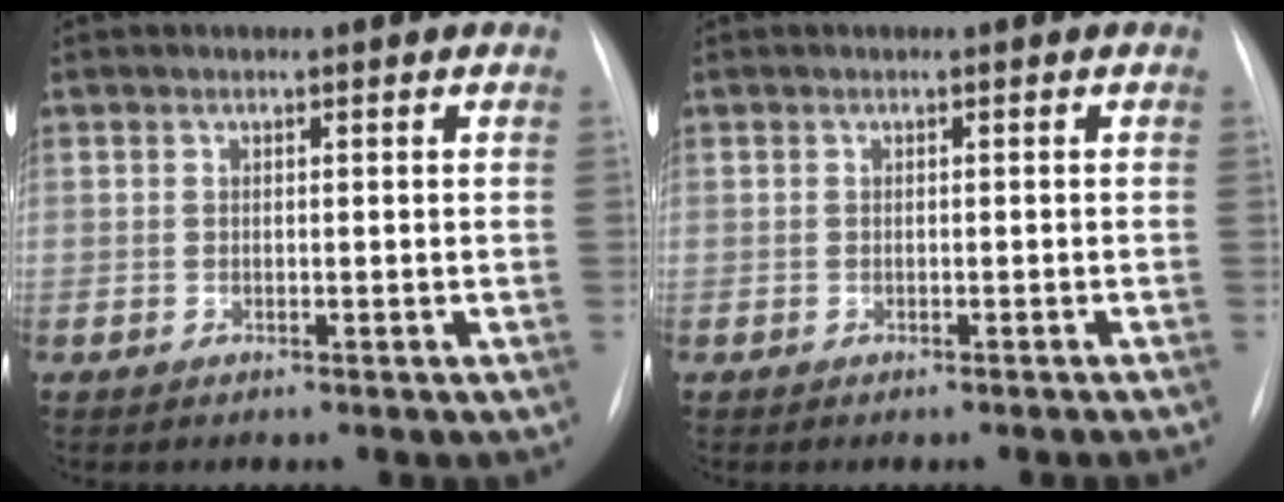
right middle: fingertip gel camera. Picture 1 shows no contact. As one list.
[{"total": 1.2, "force": [-1.0, -0.4, 0.5], "torque": [-0.006, 0.003, -0.013]}]